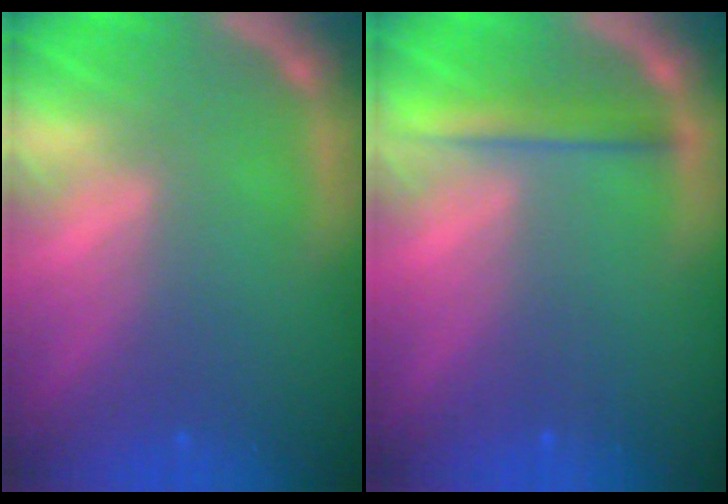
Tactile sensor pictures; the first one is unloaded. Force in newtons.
{"total": 2.5}